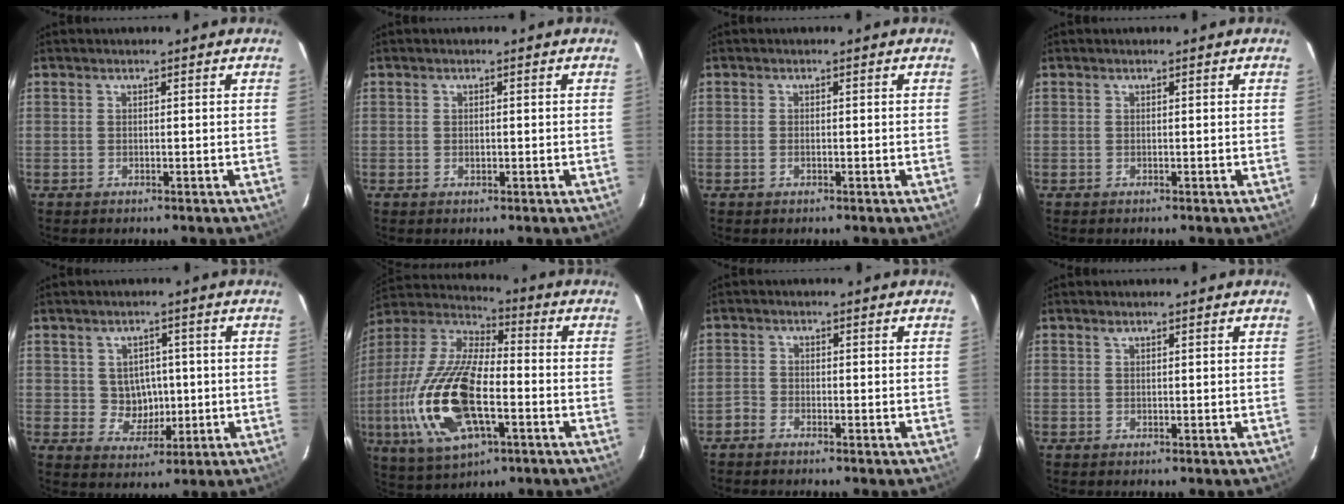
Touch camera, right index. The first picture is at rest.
{"total": 1.0, "force": [-0.1, 0.8, 0.7], "torque": [-0.011, 0.003, -0.001]}
{"total": 0.9, "force": [-0.3, 0.6, 0.6], "torque": [-0.012, 0.001, -0.006]}
{"total": 0.0}
{"total": 5.6, "force": [0.2, 5.2, 1.9], "torque": [-0.038, 0.011, 0.015]}
{"total": 22.3, "force": [-5.7, 9.5, 19.4], "torque": [-0.419, -0.019, -0.105]}
{"total": 1.6, "force": [-1.4, 0.9, 0.1], "torque": [-0.008, 0.003, -0.033]}
{"total": 0.0}